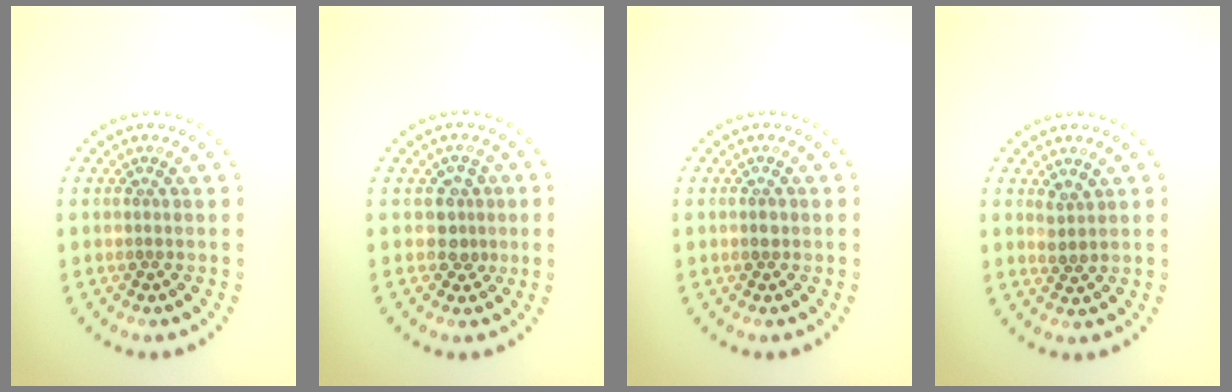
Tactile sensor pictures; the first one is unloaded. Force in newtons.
{"total": 2.1, "press": 1.7, "slide": 1.2}
{"total": 1.0, "press": 1.0, "slide": 0.0}
{"total": 1.6, "press": 1.2, "slide": 1.0}